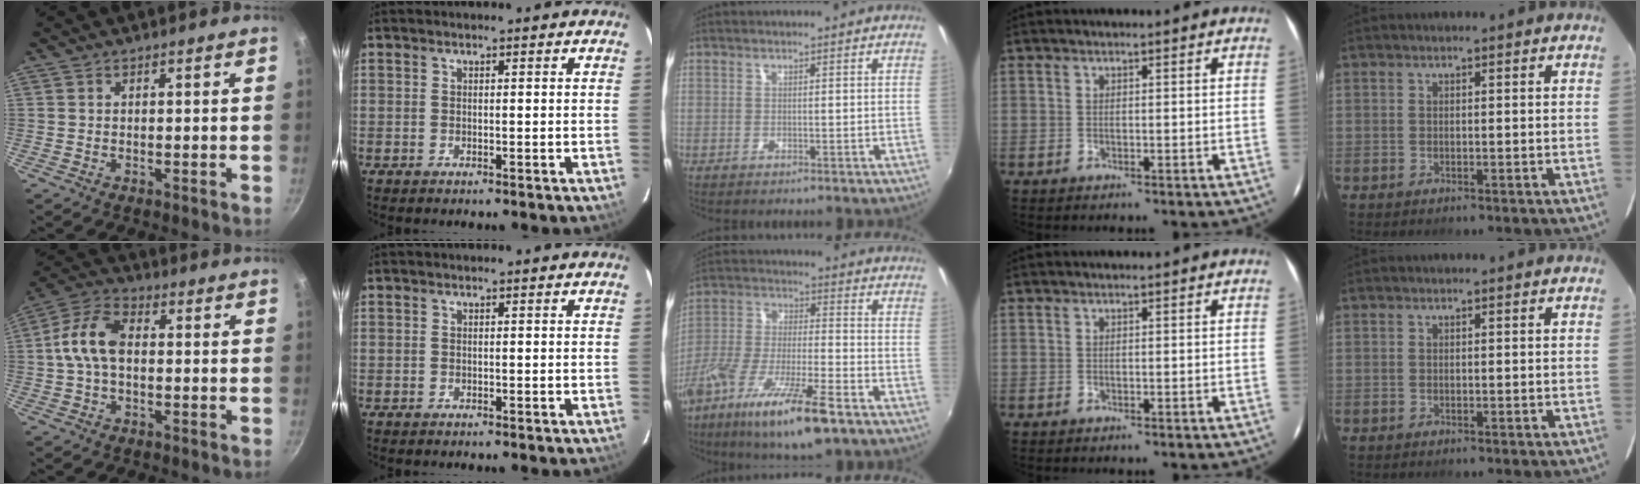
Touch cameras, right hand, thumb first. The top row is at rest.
{"thumb": {"total": 9.9, "force": [0.3, 6.0, 7.9], "torque": [-0.151, 0.032, -0.007]}, "middle": {"total": 17.4, "force": [-10.6, 3.5, 13.3], "torque": [-0.264, -0.047, -0.198]}}